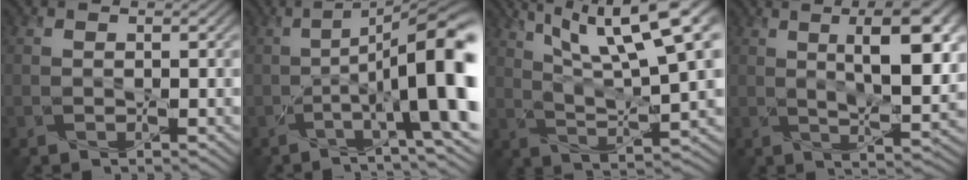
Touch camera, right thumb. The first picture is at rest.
{"total": 12.8, "force": [-1.4, 3.0, 12.4], "torque": [-0.178, 0.010, -0.033]}
{"total": 14.7, "force": [7.9, 3.8, 11.8], "torque": [-0.214, 0.011, 0.126]}
{"total": 10.3, "force": [3.0, 3.4, 9.3], "torque": [-0.128, 0.008, 0.036]}